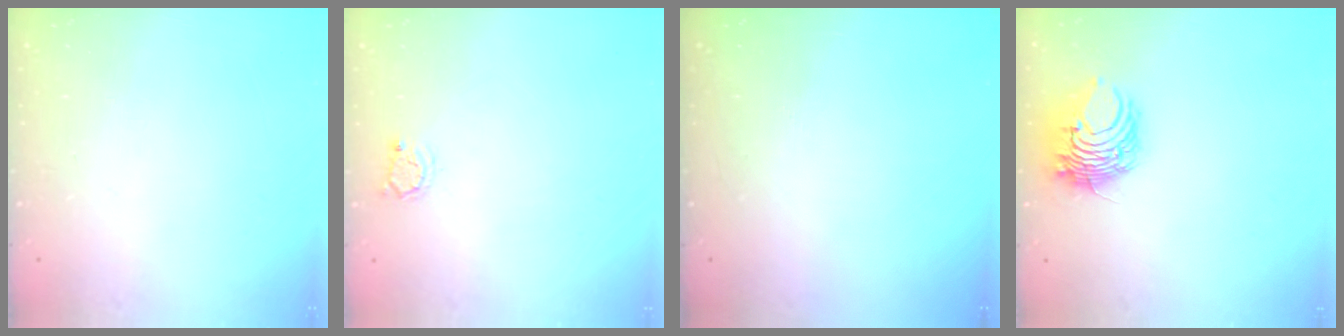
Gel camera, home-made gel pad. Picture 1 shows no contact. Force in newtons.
{"total": 2.8, "press": 2.8, "slide": 0.5}
{"total": 0.0}
{"total": 8.9, "press": 8.9, "slide": 0.3}